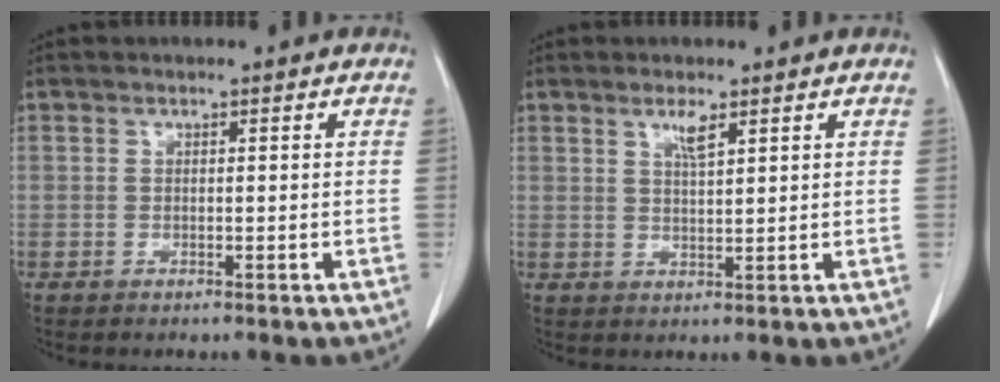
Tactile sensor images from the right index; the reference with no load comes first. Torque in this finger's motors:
{"motor_torque": [0.08, 0.08, 0.05, 0.02]}